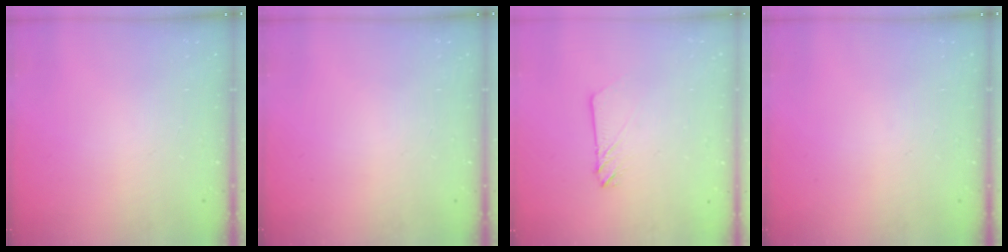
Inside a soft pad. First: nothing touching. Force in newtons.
{"total": 0.0}
{"total": 2.3, "press": 2.3, "slide": 0.3}
{"total": 0.0}